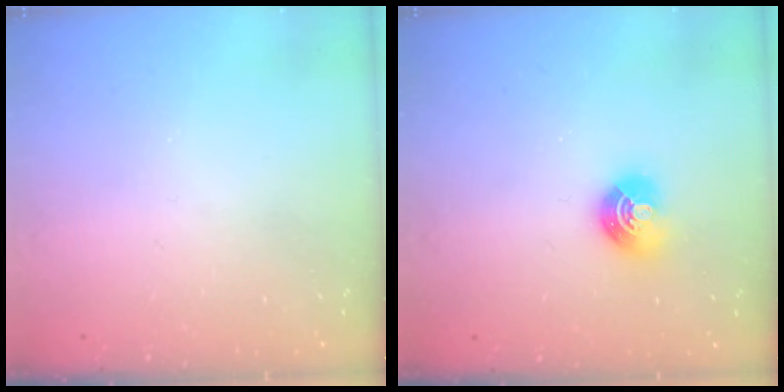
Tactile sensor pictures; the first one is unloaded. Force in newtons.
{"total": 8.1, "press": 8.0, "slide": 1.1}